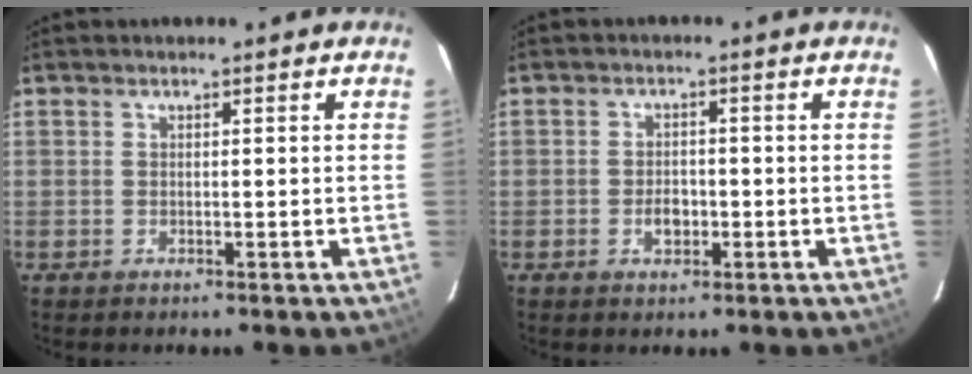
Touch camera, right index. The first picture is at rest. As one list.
[{"total": 3.1, "force": [-1.1, 2.1, 2.0], "torque": [-0.035, 0.002, -0.017]}]